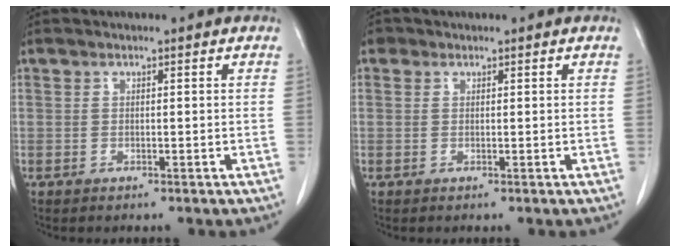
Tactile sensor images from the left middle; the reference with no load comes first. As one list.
[{"total": 0.8, "force": [0.5, 0.6, 0.1], "torque": [0.002, 0.003, 0.006]}]